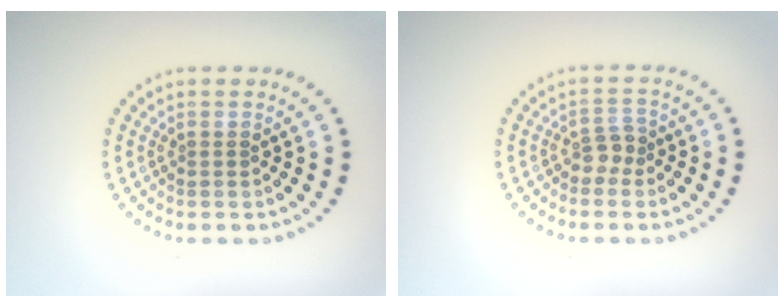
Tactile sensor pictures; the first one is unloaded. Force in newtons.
{"total": 1.7, "press": 1.4, "slide": 1.0}